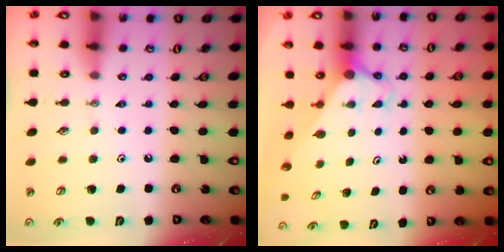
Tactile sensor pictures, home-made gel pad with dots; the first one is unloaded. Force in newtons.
{"total": 2.9, "press": 2.9, "slide": 0.0}